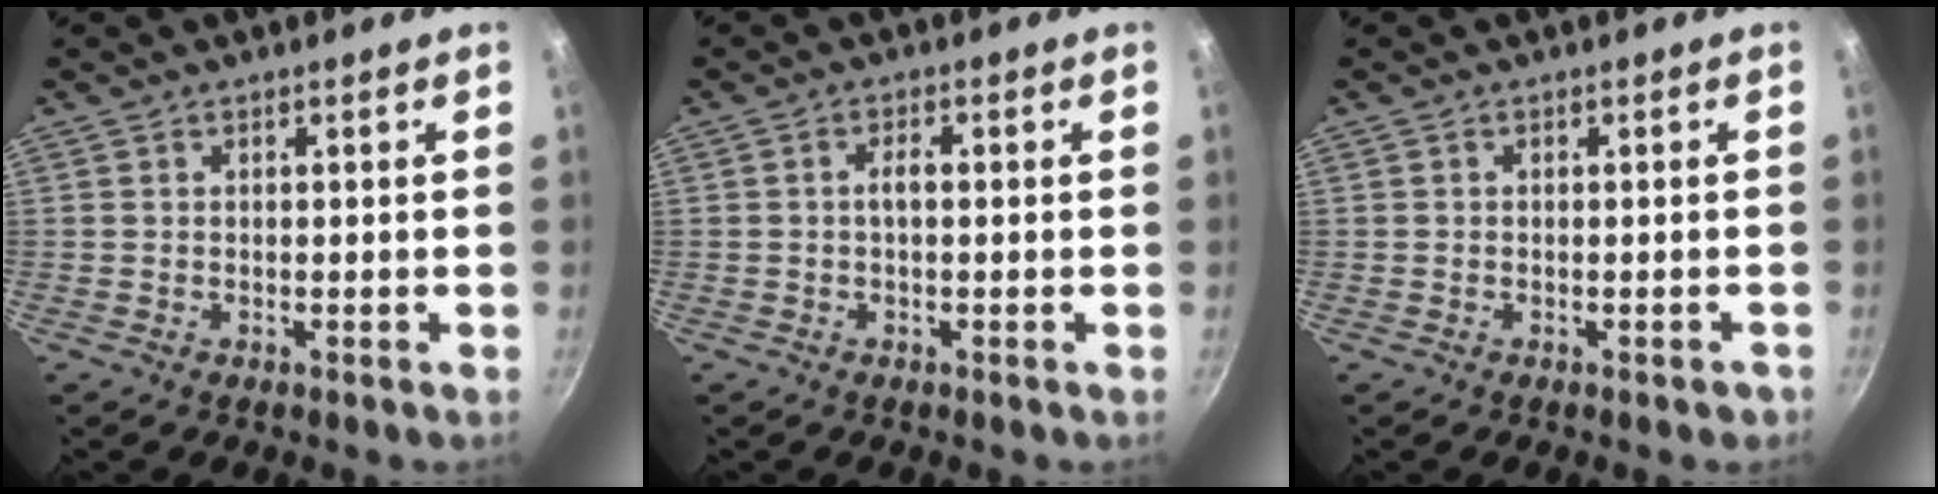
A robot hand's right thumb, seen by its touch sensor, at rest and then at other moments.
{"total": 2.0, "force": [-0.1, 0.9, 1.8], "torque": [-0.034, 0.010, -0.004]}
{"total": 1.6, "force": [-0.9, 0.9, 0.9], "torque": [-0.005, 0.015, -0.001]}